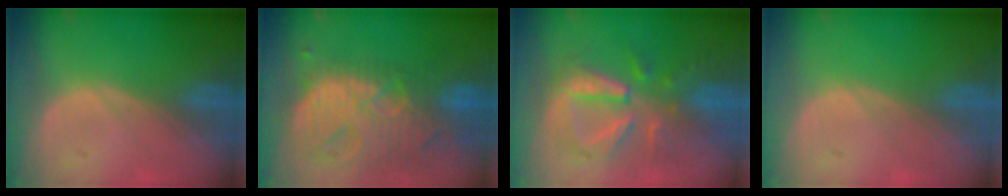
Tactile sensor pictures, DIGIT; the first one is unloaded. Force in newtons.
{"total": 13.9, "press": 11.7, "slide": 7.4}
{"total": 9.0, "press": 8.6, "slide": 2.4}
{"total": 0.0}